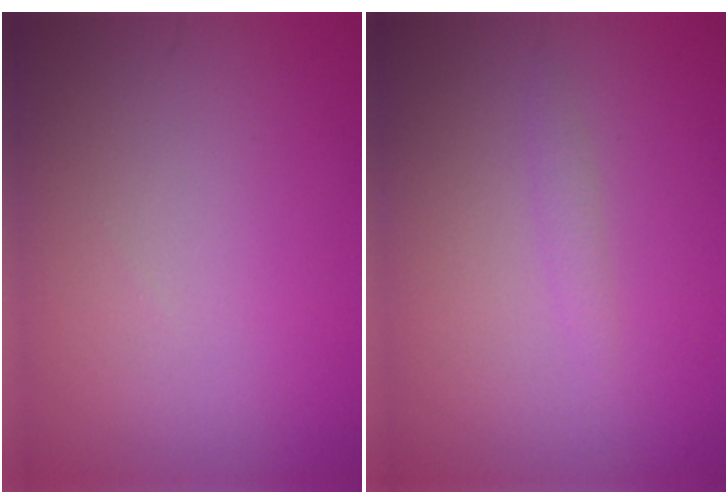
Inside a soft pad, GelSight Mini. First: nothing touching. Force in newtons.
{"total": 0.8, "press": 0.8, "slide": 0.0}